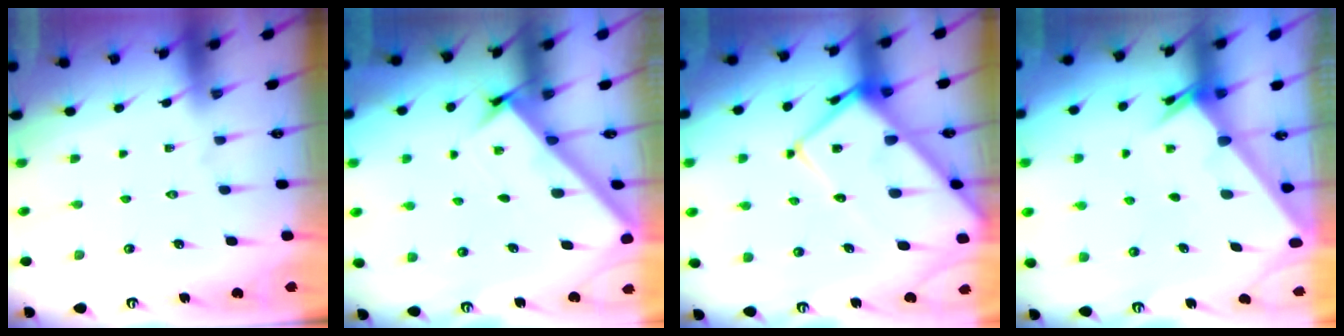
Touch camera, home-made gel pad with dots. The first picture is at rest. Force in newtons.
{"total": 2.8, "press": 2.8, "slide": 0.4}
{"total": 13.2, "press": 13.1, "slide": 1.1}
{"total": 1.9, "press": 1.9, "slide": 0.0}